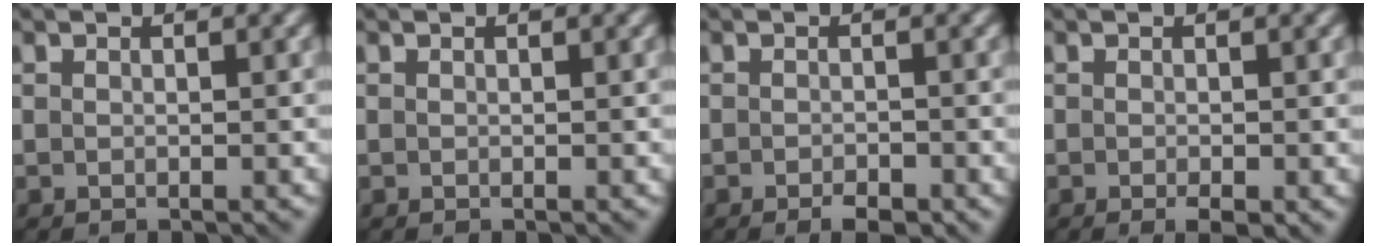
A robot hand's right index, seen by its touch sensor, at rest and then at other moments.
{"total": 0.0}
{"total": 1.9, "force": [-1.2, 0.7, 1.3], "torque": [-0.019, -0.003, -0.018]}
{"total": 1.5, "force": [-0.7, 0.4, 1.3], "torque": [-0.020, -0.005, -0.009]}